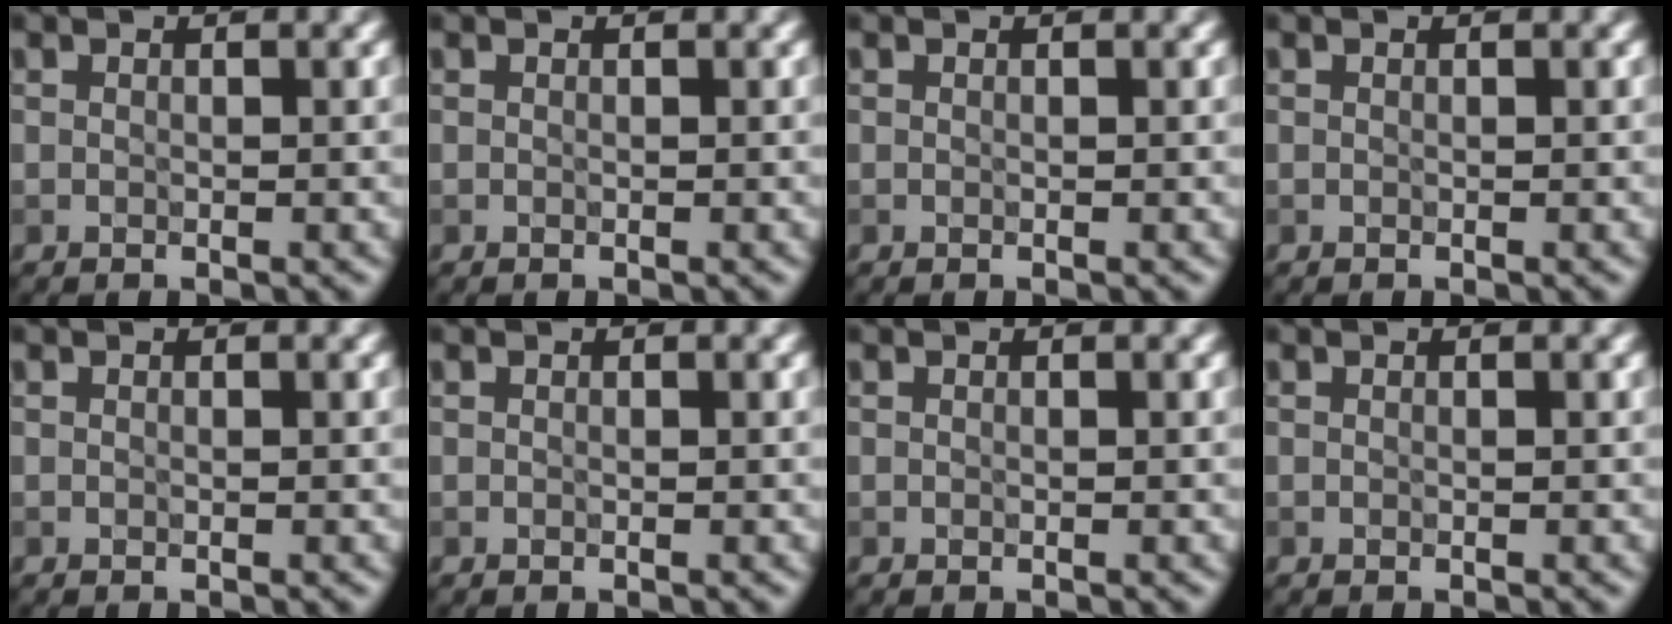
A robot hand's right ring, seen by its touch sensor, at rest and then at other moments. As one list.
[{"total": 0.0}, {"total": 0.0}, {"total": 0.0}, {"total": 0.0}, {"total": 0.0}, {"total": 0.0}, {"total": 0.0}]